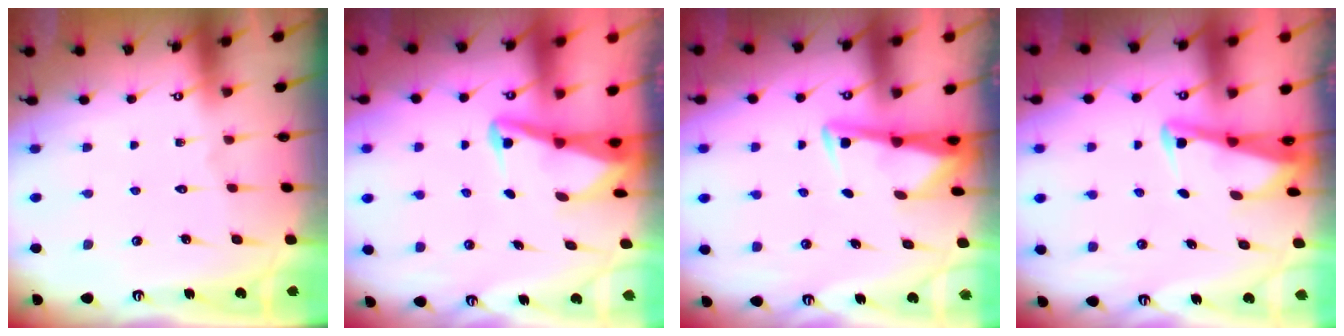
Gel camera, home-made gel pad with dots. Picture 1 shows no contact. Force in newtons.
{"total": 3.6, "press": 3.5, "slide": 0.8}
{"total": 3.1, "press": 3.1, "slide": 0.4}
{"total": 2.5, "press": 2.5, "slide": 0.2}